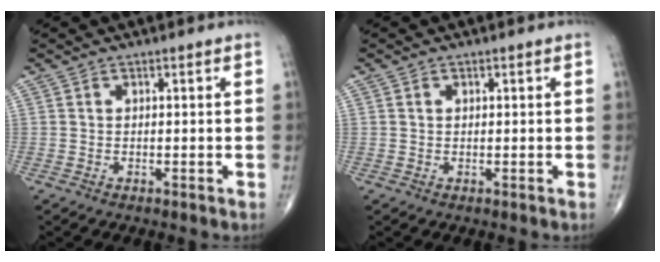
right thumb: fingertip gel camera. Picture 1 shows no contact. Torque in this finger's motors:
{"motor_torque": [-0.23, -0.20, 0.04, 0.13, 0.05]}